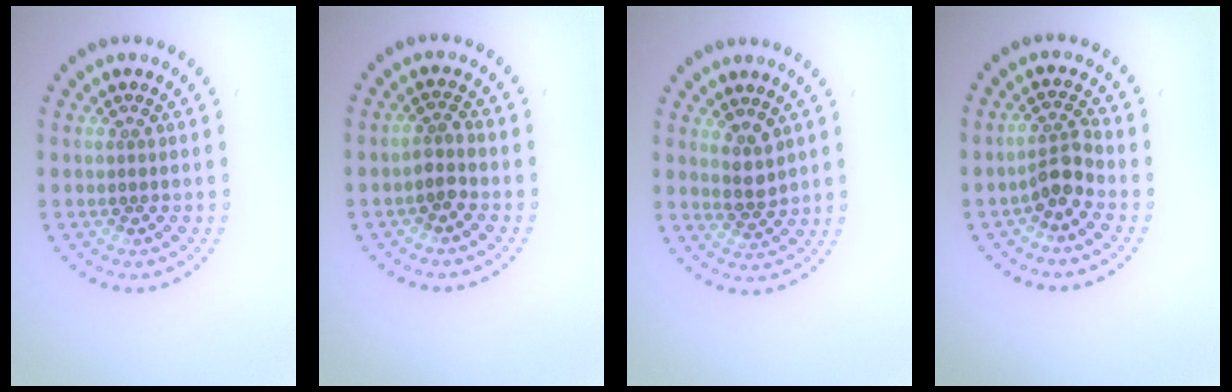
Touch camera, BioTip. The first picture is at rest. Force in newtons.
{"total": 1.6, "press": 1.3, "slide": 0.9}
{"total": 2.0, "press": 1.8, "slide": 1.0}
{"total": 2.4, "press": 1.8, "slide": 1.5}